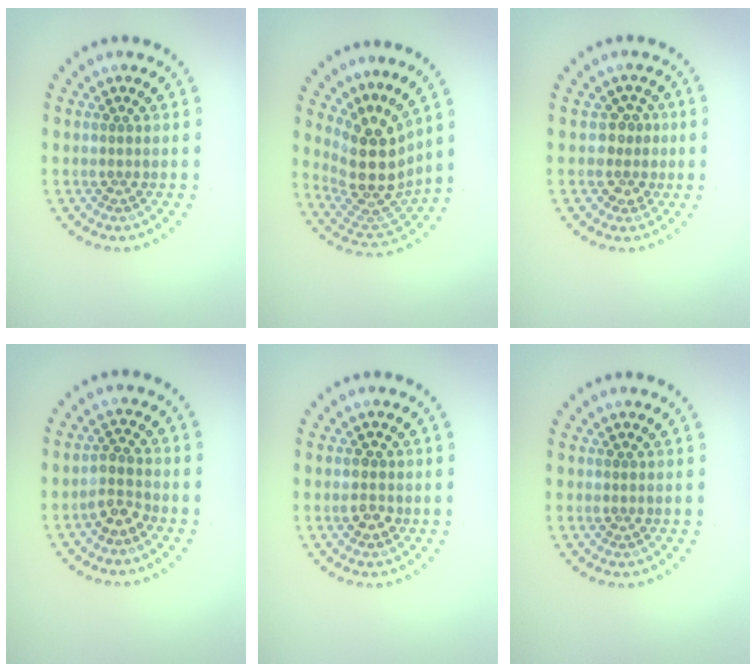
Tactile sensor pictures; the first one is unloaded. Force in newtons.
{"total": 5.0, "press": 3.7, "slide": 3.3}
{"total": 2.2, "press": 1.8, "slide": 1.3}
{"total": 2.1, "press": 1.6, "slide": 1.3}
{"total": 1.6, "press": 1.5, "slide": 0.1}
{"total": 0.0}